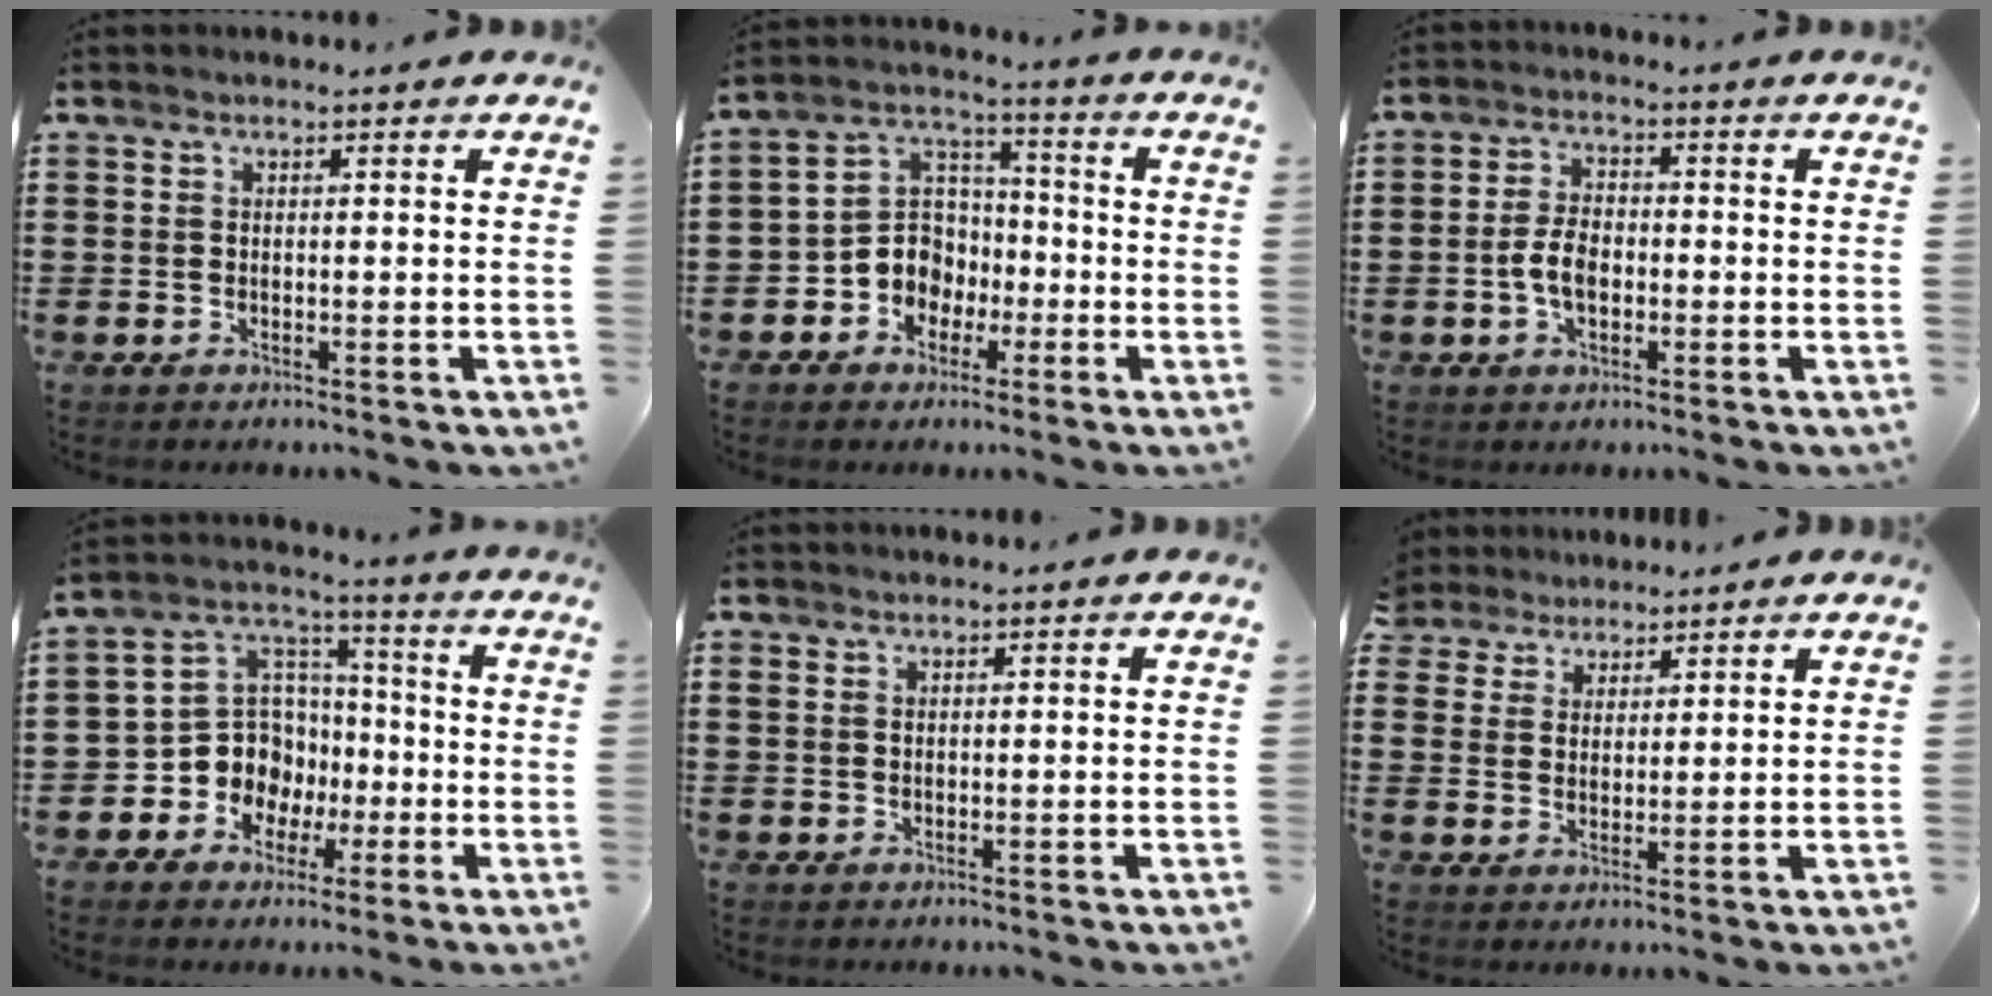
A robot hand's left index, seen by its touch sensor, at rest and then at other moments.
{"total": 7.4, "force": [-2.4, 6.7, 1.8], "torque": [-0.070, 0.008, -0.051]}
{"total": 4.6, "force": [-1.0, 2.6, 3.7], "torque": [-0.088, 0.000, -0.024]}
{"total": 10.1, "force": [-2.6, 9.3, 2.9], "torque": [-0.107, 0.009, -0.048]}
{"total": 0.8, "force": [0.5, 0.5, 0.3], "torque": [-0.009, 0.005, 0.010]}
{"total": 3.5, "force": [2.9, 2.0, -0.5], "torque": [-0.008, 0.002, 0.054]}